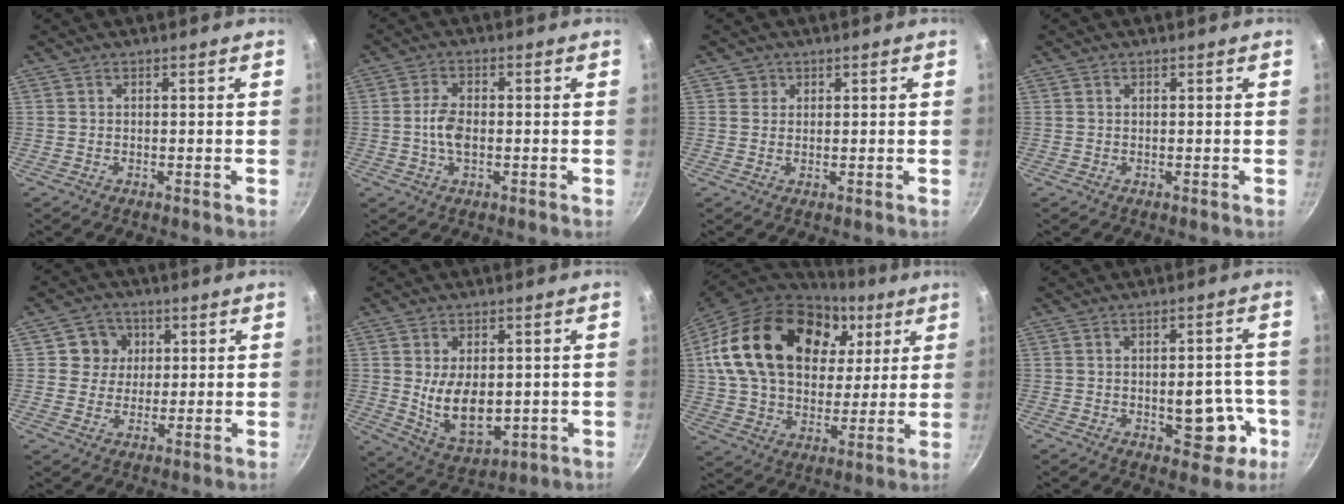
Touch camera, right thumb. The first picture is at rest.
{"total": 4.8, "force": [-0.6, 2.6, 4.0], "torque": [-0.079, 0.009, -0.017]}
{"total": 1.9, "force": [0.7, 1.8, 0.2], "torque": [0.010, -0.001, 0.007]}
{"total": 0.0}
{"total": 6.3, "force": [1.6, 5.9, 1.3], "torque": [0.022, 0.004, 0.019]}
{"total": 11.2, "force": [0.0, 6.8, 8.9], "torque": [-0.128, -0.019, 0.022]}
{"total": 28.4, "force": [9.9, 19.2, 18.3], "torque": [-0.309, -0.006, 0.173]}
{"total": 9.7, "force": [-2.6, 5.1, 7.8], "torque": [-0.064, 0.018, -0.029]}